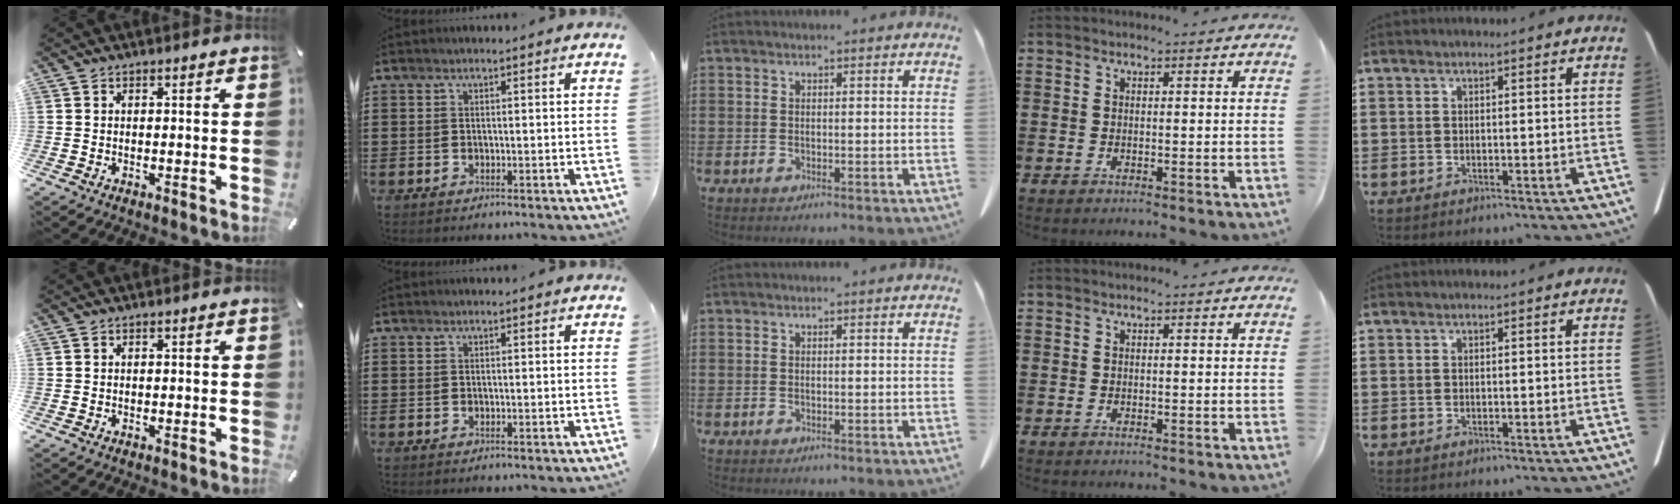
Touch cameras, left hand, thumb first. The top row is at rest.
{}